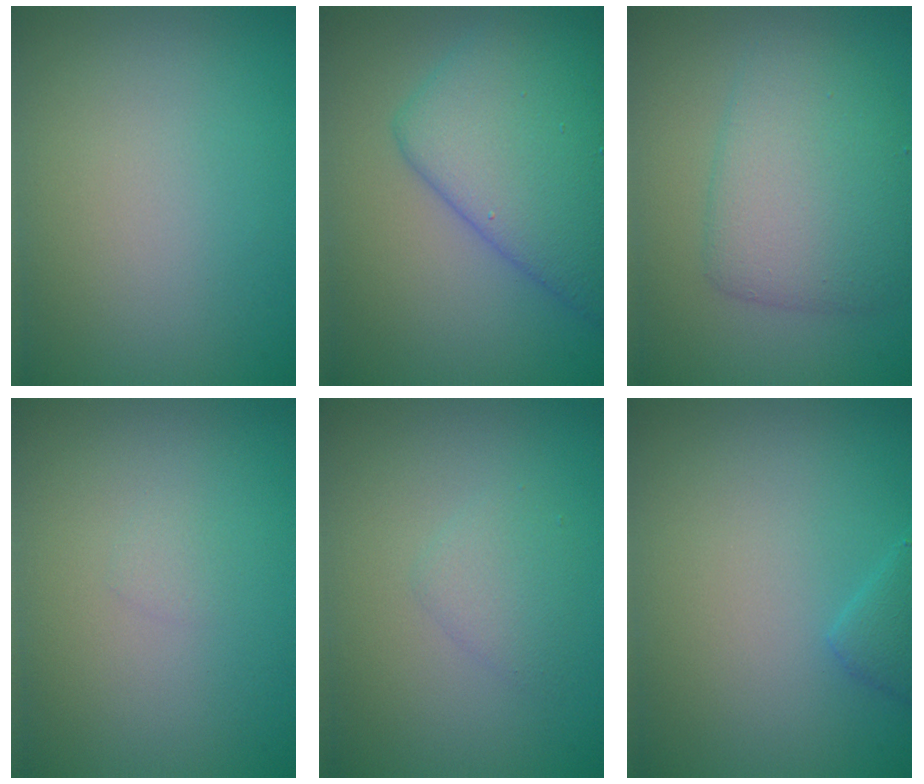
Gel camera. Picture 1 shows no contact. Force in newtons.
{"total": 8.1, "press": 8.1, "slide": 0.1}
{"total": 5.4, "press": 5.4, "slide": 0.2}
{"total": 0.5, "press": 0.5, "slide": 0.0}
{"total": 1.5, "press": 1.5, "slide": 0.1}
{"total": 1.5, "press": 1.5, "slide": 0.1}